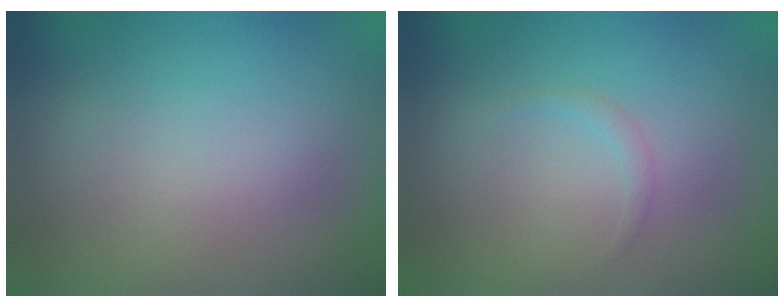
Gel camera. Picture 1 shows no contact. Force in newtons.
{"total": 0.7, "press": 0.7, "slide": 0.1}